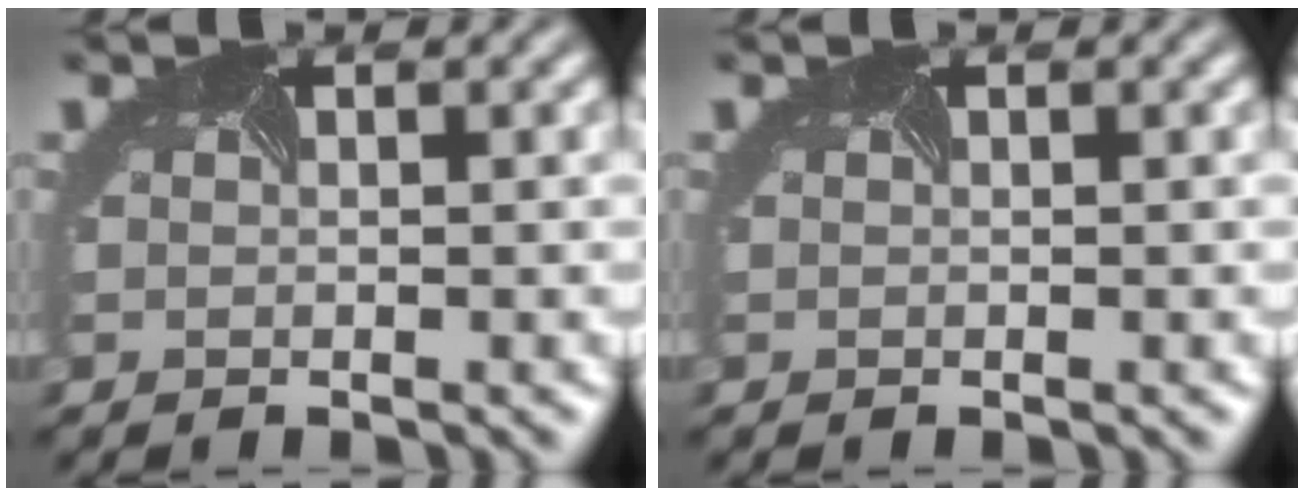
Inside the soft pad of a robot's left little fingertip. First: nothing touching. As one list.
[{"total": 0.0}]